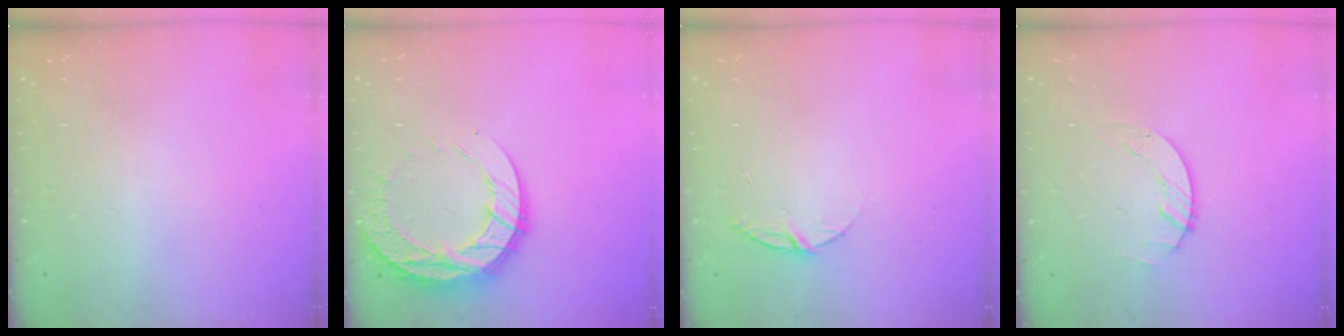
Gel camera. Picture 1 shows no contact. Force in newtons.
{"total": 13.8, "press": 13.7, "slide": 1.1}
{"total": 5.9, "press": 5.8, "slide": 0.6}
{"total": 1.7, "press": 1.7, "slide": 0.1}